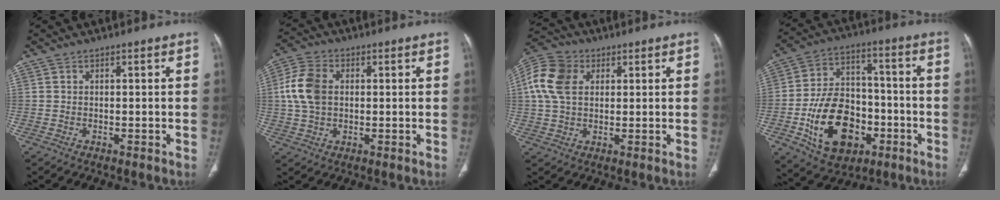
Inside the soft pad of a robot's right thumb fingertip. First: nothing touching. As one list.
[{"total": 8.8, "force": [0.8, 6.2, 6.2], "torque": [-0.133, 0.015, 0.015]}, {"total": 10.9, "force": [2.6, 7.8, 7.2], "torque": [-0.148, 0.017, 0.044]}, {"total": 19.0, "force": [-6.4, 12.8, 12.5], "torque": [-0.176, 0.036, -0.097]}]